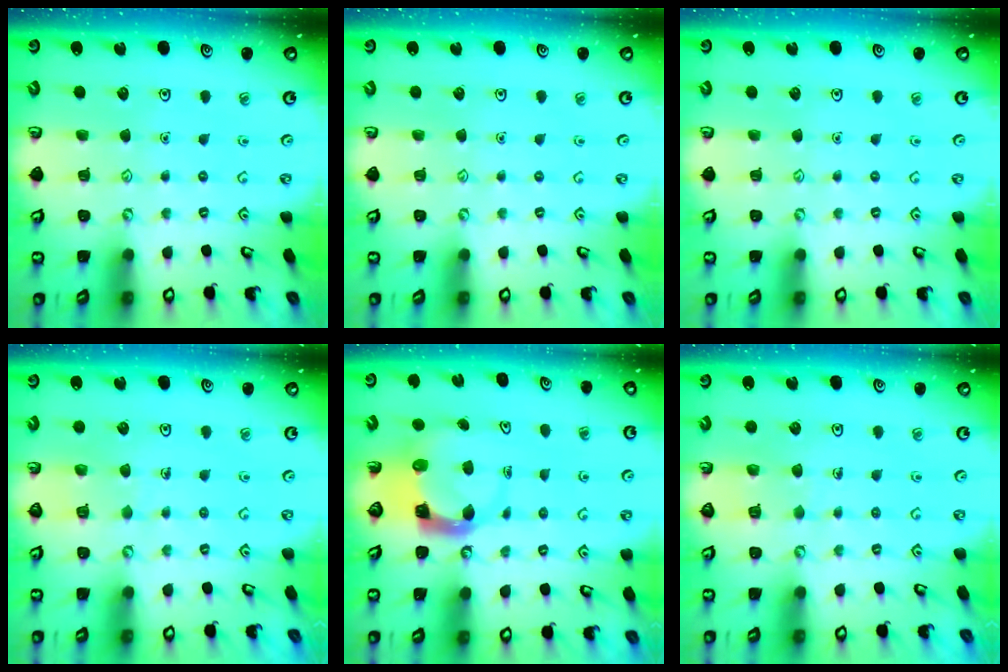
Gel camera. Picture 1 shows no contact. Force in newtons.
{"total": 0.0}
{"total": 0.0}
{"total": 4.2, "press": 4.2, "slide": 0.2}
{"total": 3.9, "press": 3.9, "slide": 0.6}
{"total": 4.2, "press": 4.2, "slide": 0.2}